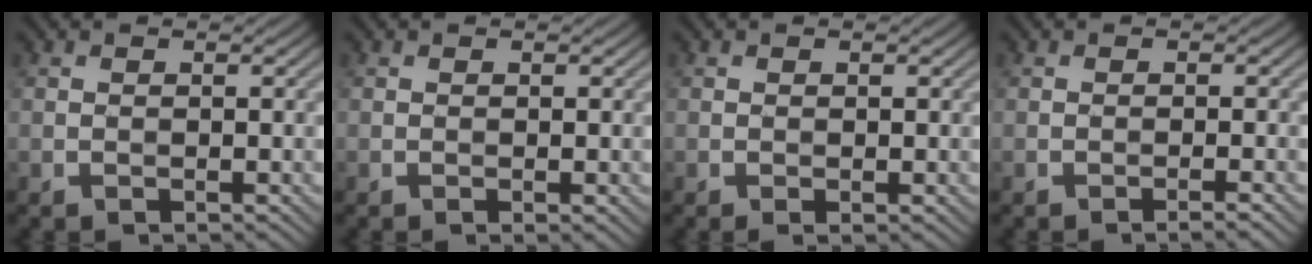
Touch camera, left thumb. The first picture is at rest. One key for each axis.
{"total": 0.6, "fx": 0.1, "fy": 0.2, "fz": 0.5, "tx": -0.013, "ty": 0.000, "tz": 0.001}
{"total": 0.7, "fx": 0.0, "fy": 0.3, "fz": 0.7, "tx": -0.016, "ty": -0.001, "tz": 0.001}
{"total": 0.9, "fx": -0.7, "fy": -0.2, "fz": 0.6, "tx": -0.012, "ty": 0.006, "tz": -0.014}